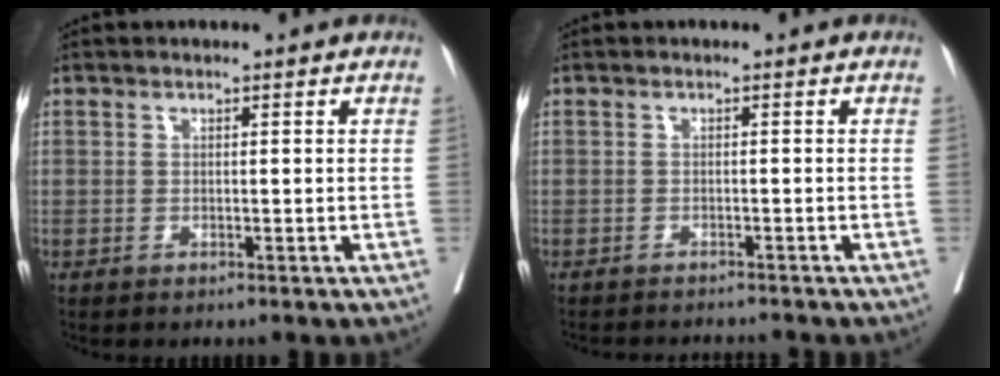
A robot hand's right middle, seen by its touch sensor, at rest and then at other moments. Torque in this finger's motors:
{"motor_torque": [0.45, -0.53, 0.00, 0.00]}